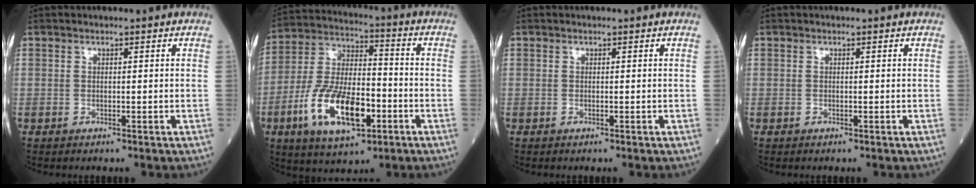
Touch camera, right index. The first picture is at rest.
{"total": 16.7, "force": [-6.3, 6.7, 13.9], "torque": [-0.287, 0.002, -0.107]}
{"total": 0.0}
{"total": 0.0}